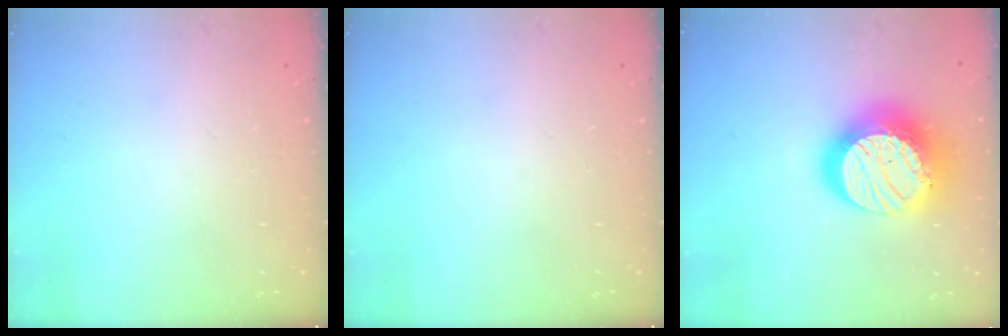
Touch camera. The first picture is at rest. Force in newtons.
{"total": 0.0}
{"total": 22.4, "press": 22.3, "slide": 1.7}